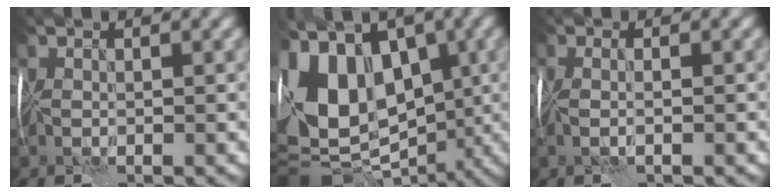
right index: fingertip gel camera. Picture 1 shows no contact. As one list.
[{"total": 13.7, "force": [0.3, 10.7, 8.6], "torque": [-0.148, 0.011, 0.007]}, {"total": 1.0, "force": [-0.3, -0.6, 0.7], "torque": [-0.009, 0.003, -0.007]}]